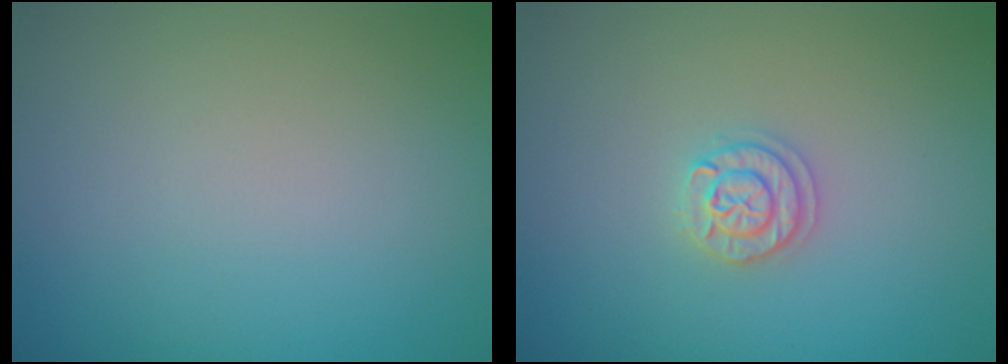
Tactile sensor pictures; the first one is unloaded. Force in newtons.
{"total": 1.8, "press": 1.8, "slide": 0.3}